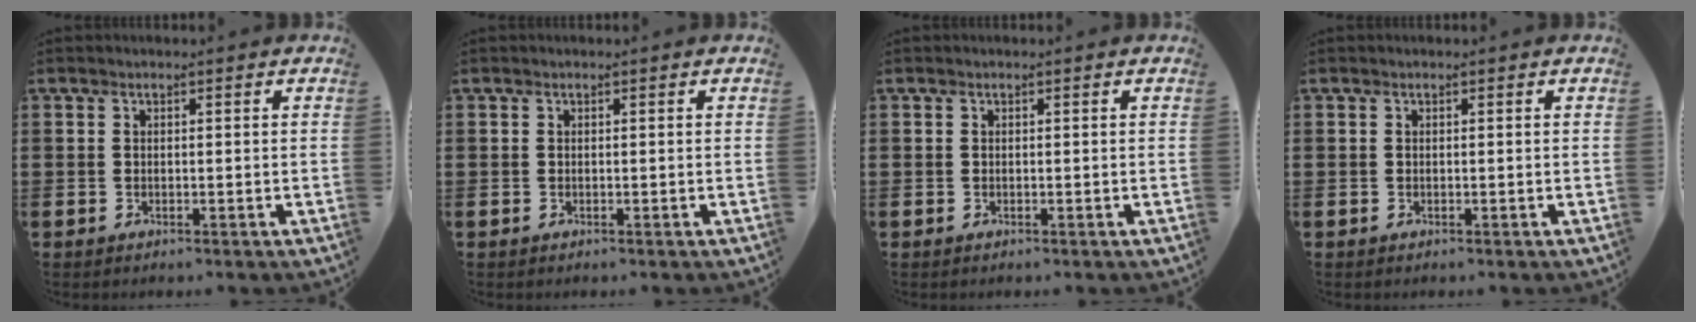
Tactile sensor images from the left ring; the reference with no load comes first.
{"total": 0.0}
{"total": 0.0}
{"total": 0.0}